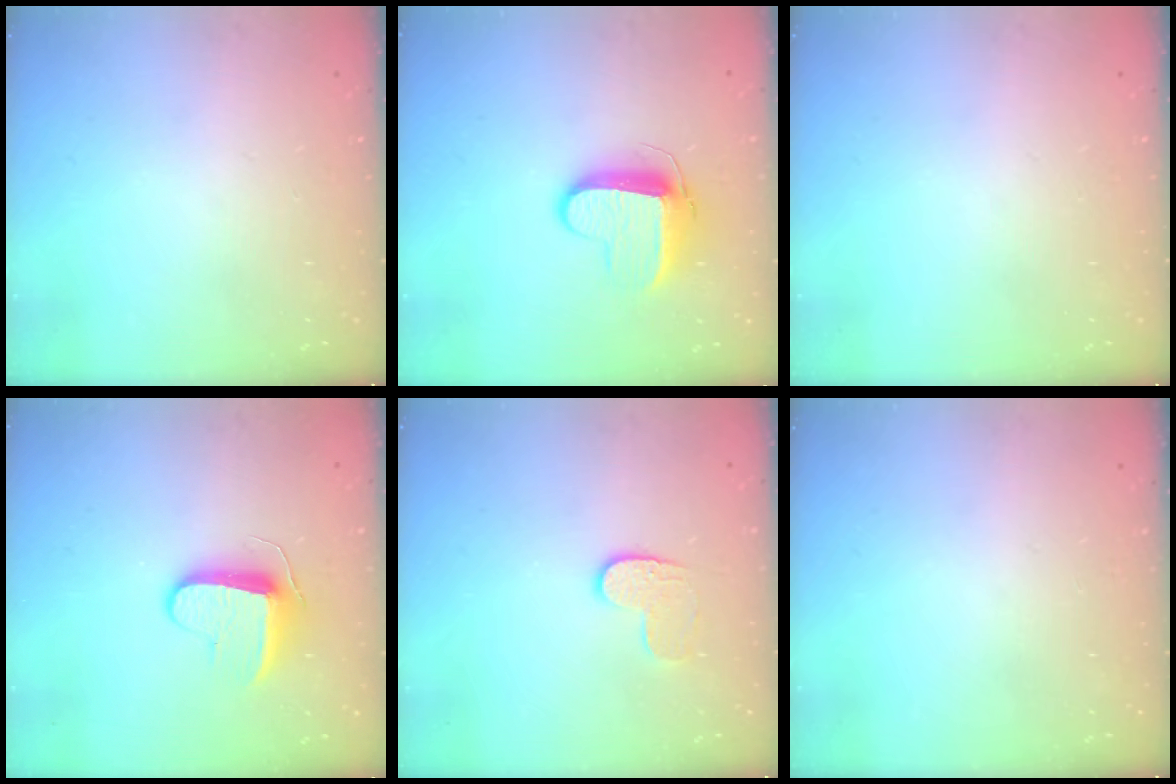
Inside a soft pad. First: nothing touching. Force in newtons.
{"total": 10.3, "press": 10.3, "slide": 1.1}
{"total": 0.0}
{"total": 9.2, "press": 9.2, "slide": 0.3}
{"total": 5.7, "press": 5.7, "slide": 0.3}
{"total": 0.0}